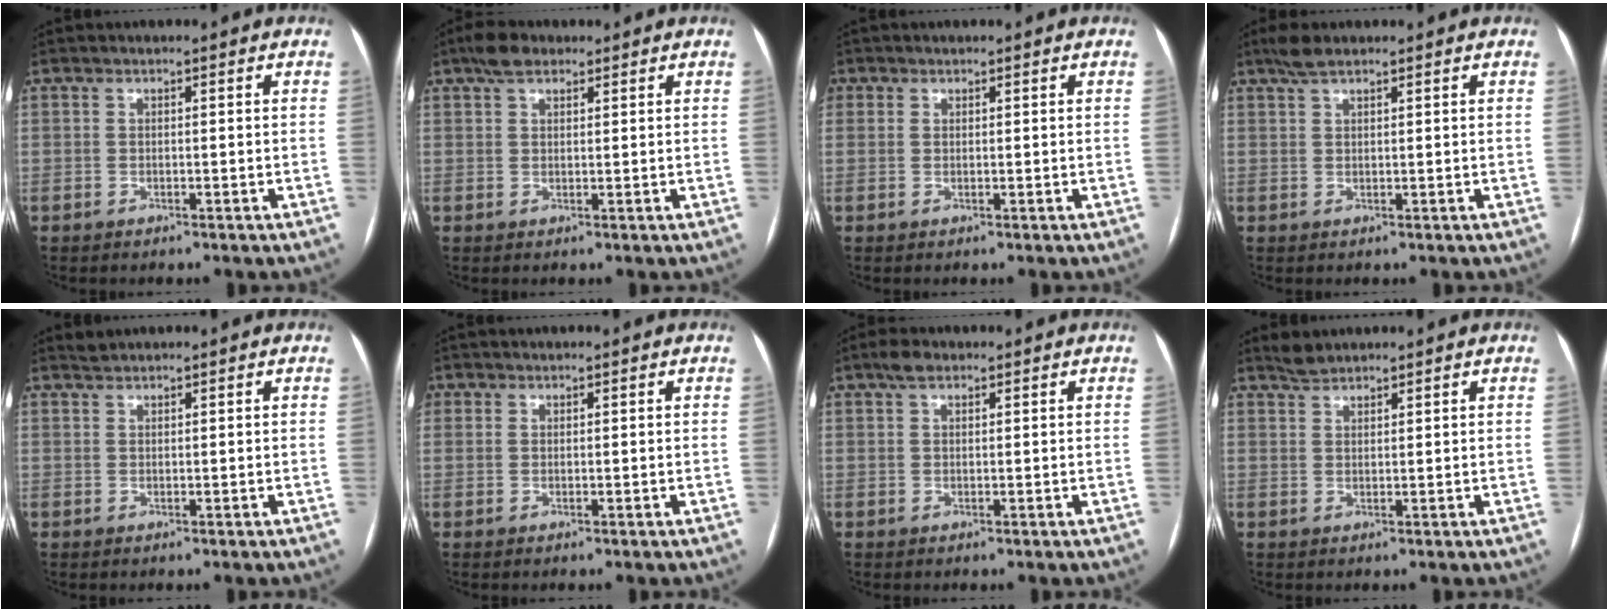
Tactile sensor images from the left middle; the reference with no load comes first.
{"total": 3.7, "force": [2.7, 1.7, 1.9], "torque": [-0.042, 0.016, 0.048]}
{"total": 1.4, "force": [0.6, 1.2, 0.2], "torque": [0.007, -0.001, 0.007]}
{"total": 2.8, "force": [2.2, 0.6, 1.6], "torque": [-0.038, 0.012, 0.045]}
{"total": 0.9, "force": [0.9, -0.1, -0.1], "torque": [-0.006, 0.006, 0.021]}
{"total": 1.0, "force": [0.5, 0.9, 0.2], "torque": [0.005, -0.002, 0.005]}
{"total": 2.2, "force": [1.5, 1.0, 1.2], "torque": [-0.029, 0.012, 0.027]}
{"total": 2.0, "force": [2.0, 0.3, 0.2], "torque": [-0.009, 0.008, 0.041]}